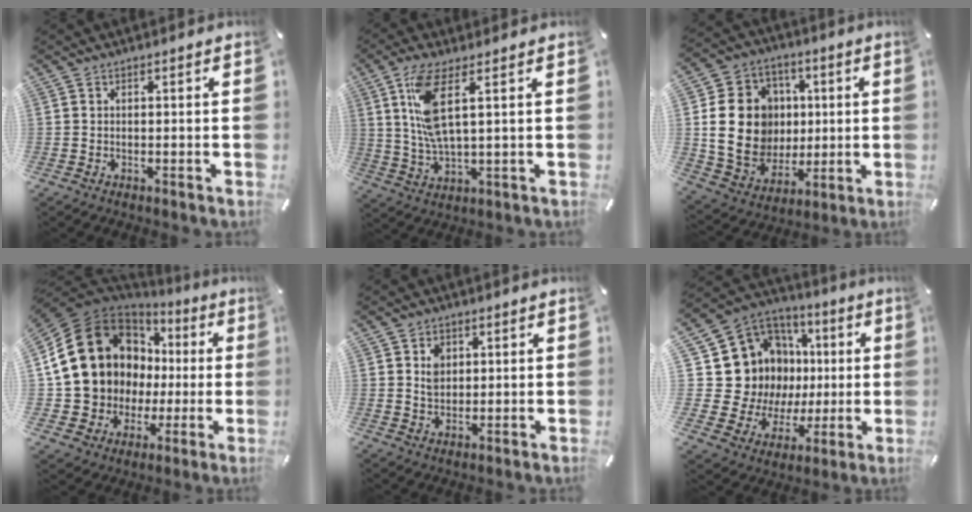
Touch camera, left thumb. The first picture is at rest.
{"total": 11.1, "force": [3.8, 3.4, 9.9], "torque": [-0.215, -0.004, 0.064]}
{"total": 18.3, "force": [2.1, 15.9, 8.9], "torque": [-0.174, -0.001, 0.047]}
{"total": 18.4, "force": [4.4, 16.3, 7.3], "torque": [-0.150, -0.035, 0.112]}
{"total": 4.3, "force": [1.4, 3.6, 1.7], "torque": [-0.018, -0.003, 0.020]}
{"total": 17.8, "force": [3.9, 16.2, 6.1], "torque": [-0.125, -0.053, 0.116]}